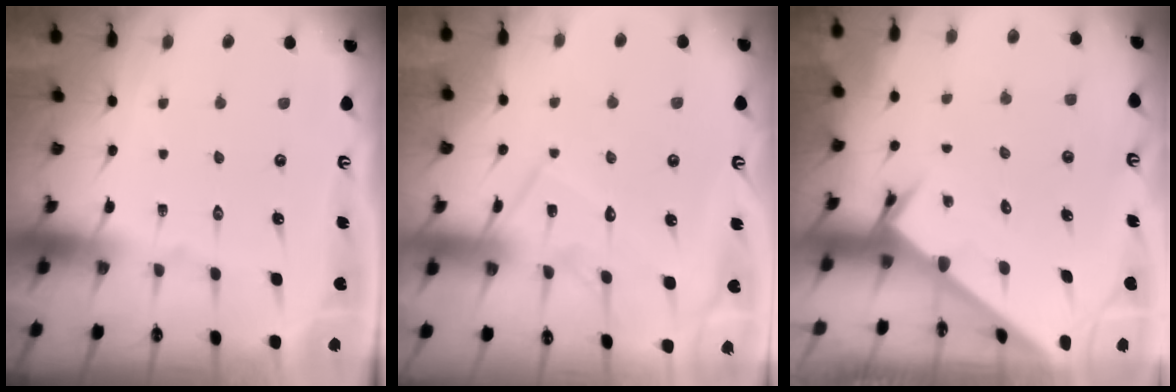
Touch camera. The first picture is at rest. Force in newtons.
{"total": 10.5, "press": 10.5, "slide": 0.4}
{"total": 2.7, "press": 2.7, "slide": 0.1}